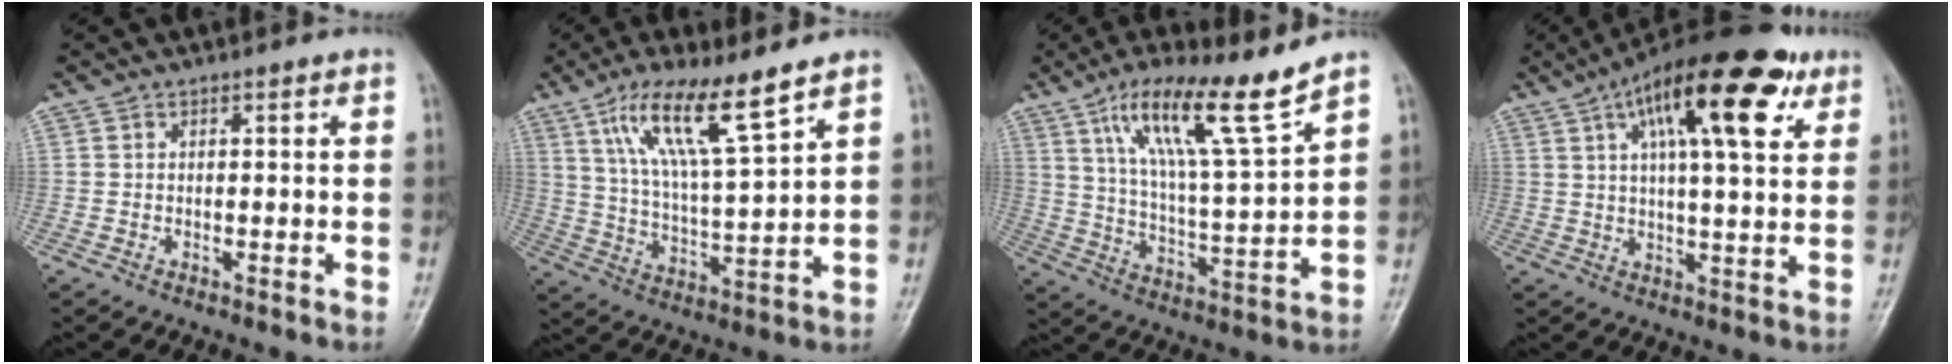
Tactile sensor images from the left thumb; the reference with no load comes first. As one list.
[{"total": 13.9, "force": [8.6, 2.2, 10.7], "torque": [-0.192, -0.038, 0.167]}, {"total": 15.2, "force": [9.9, 1.5, 11.5], "torque": [-0.194, -0.053, 0.181]}, {"total": 19.7, "force": [9.1, 6.6, 16.2], "torque": [-0.234, -0.002, 0.137]}]